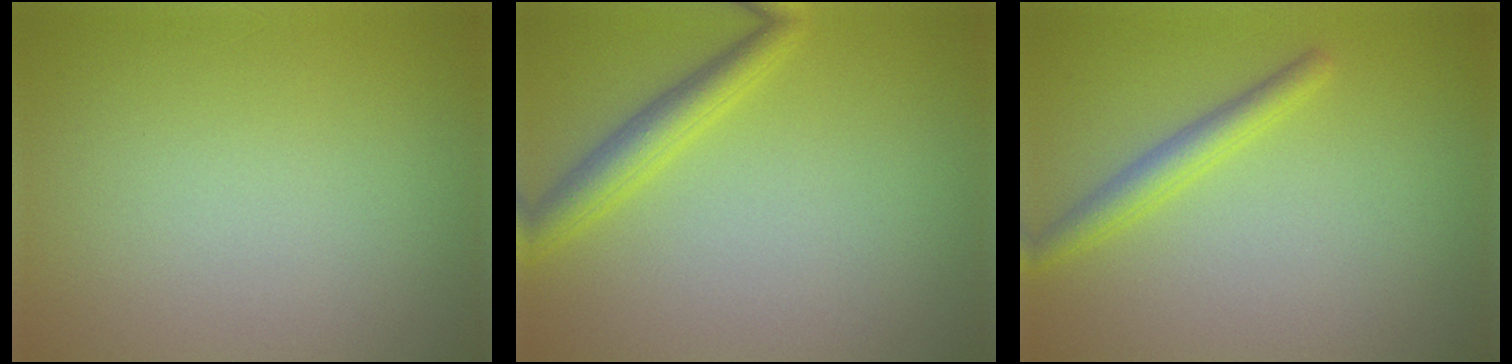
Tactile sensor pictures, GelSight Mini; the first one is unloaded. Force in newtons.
{"total": 3.0, "press": 2.9, "slide": 0.2}
{"total": 2.3, "press": 2.3, "slide": 0.1}